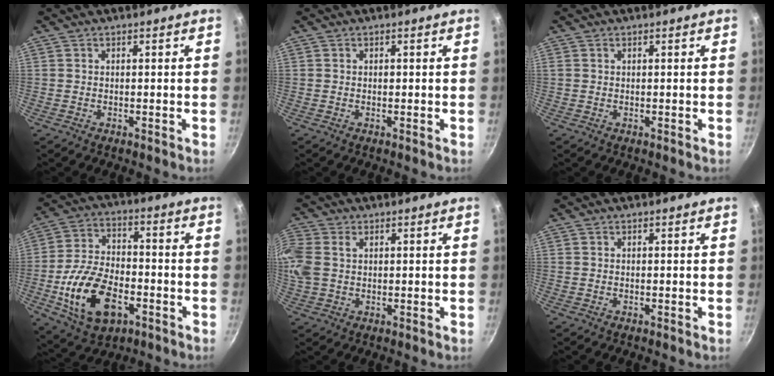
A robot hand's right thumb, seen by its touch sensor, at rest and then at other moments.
{"total": 0.0}
{"total": 0.5, "force": [0.2, 0.4, 0.3], "torque": [-0.002, 0.001, 0.003]}
{"total": 16.8, "force": [-5.7, 9.9, 12.3], "torque": [-0.211, 0.023, -0.096]}
{"total": 10.2, "force": [2.2, 7.3, 6.8], "torque": [-0.201, 0.015, 0.045]}
{"total": 0.0}